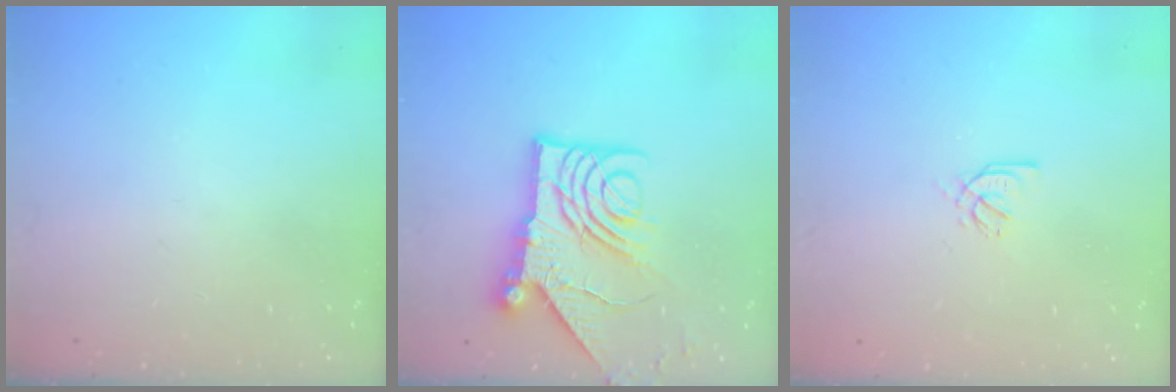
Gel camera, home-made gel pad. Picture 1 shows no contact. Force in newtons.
{"total": 15.5, "press": 15.4, "slide": 1.7}
{"total": 1.7, "press": 1.6, "slide": 0.5}